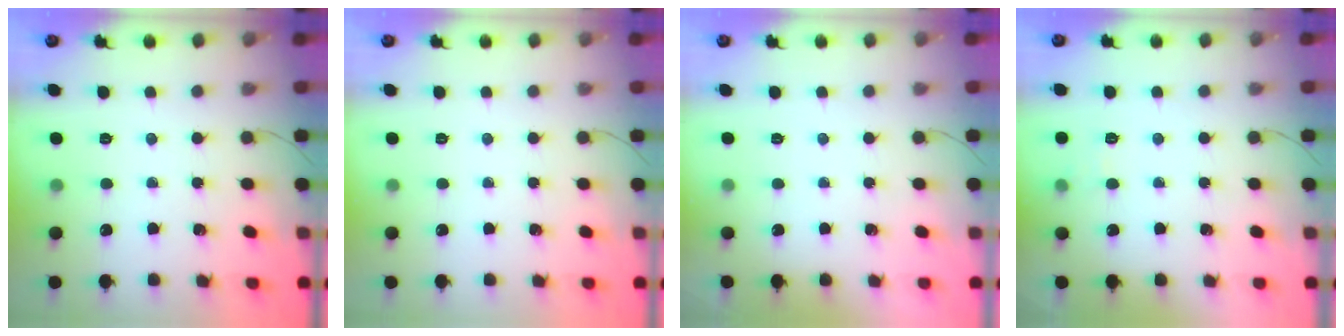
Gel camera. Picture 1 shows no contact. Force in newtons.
{"total": 0.0}
{"total": 1.9, "press": 1.9, "slide": 0.3}
{"total": 5.7, "press": 5.5, "slide": 1.7}